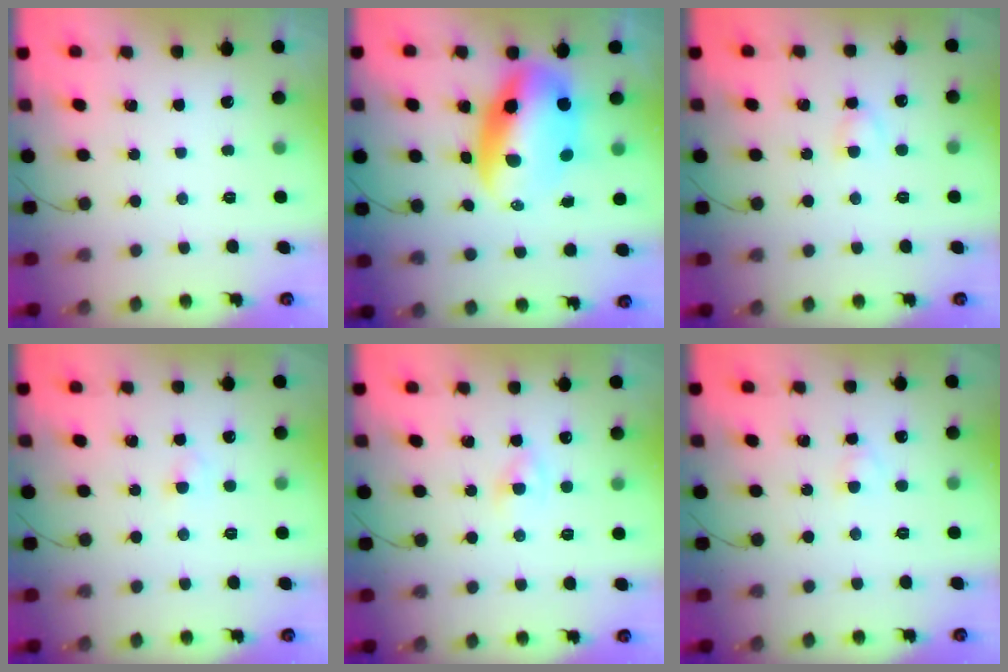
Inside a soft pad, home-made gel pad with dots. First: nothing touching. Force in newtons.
{"total": 13.3, "press": 12.8, "slide": 3.5}
{"total": 2.9, "press": 2.7, "slide": 1.0}
{"total": 2.6, "press": 2.4, "slide": 1.0}
{"total": 2.0, "press": 1.9, "slide": 0.7}
{"total": 2.2, "press": 1.9, "slide": 1.1}